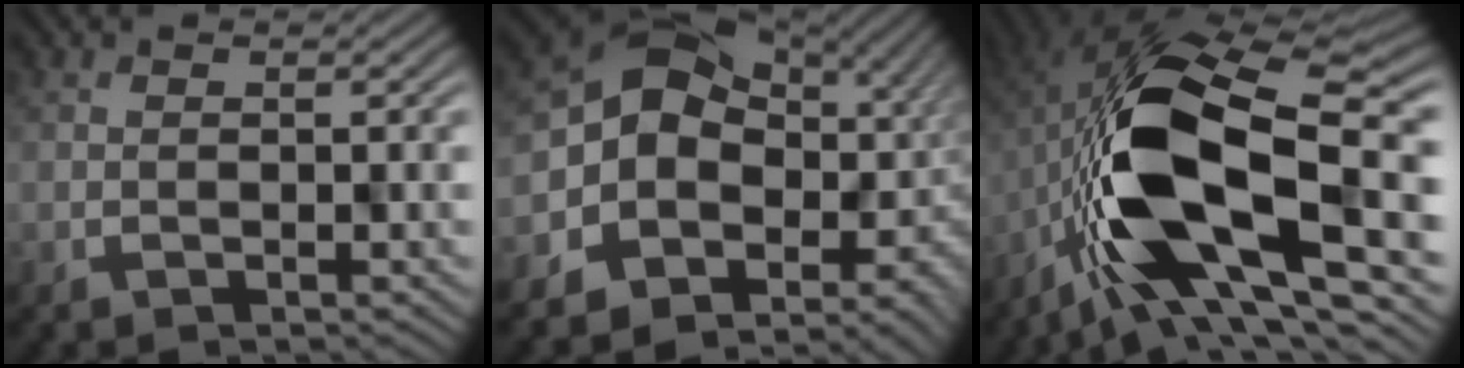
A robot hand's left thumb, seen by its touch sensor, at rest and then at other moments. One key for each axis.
{"total": 13.8, "fx": 1.2, "fy": 10.0, "fz": 9.4, "tx": -0.147, "ty": -0.029, "tz": 0.038}
{"total": 16.4, "fx": -2.3, "fy": 7.8, "fz": 14.2, "tx": -0.259, "ty": -0.006, "tz": -0.049}